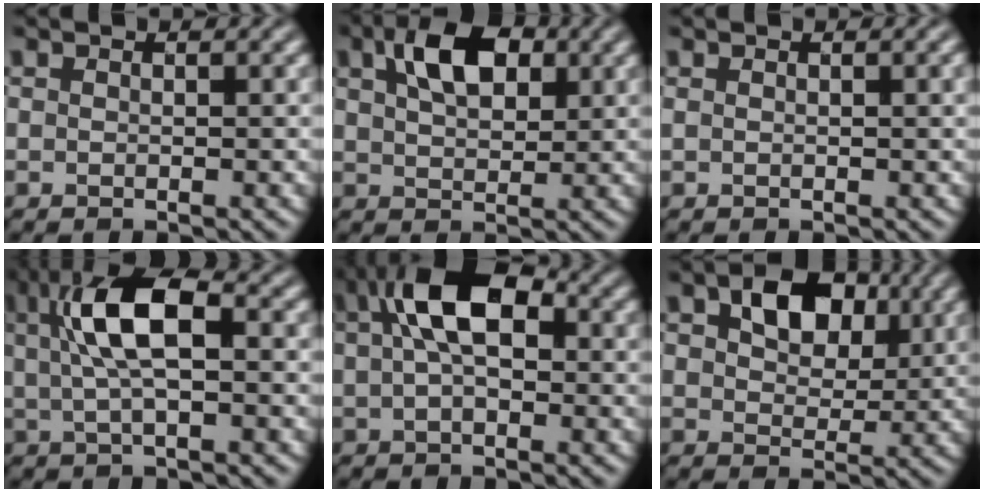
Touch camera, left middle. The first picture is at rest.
{"total": 5.5, "force": [2.2, 3.1, 4.1], "torque": [-0.080, 0.008, 0.038]}
{"total": 1.4, "force": [0.5, 0.5, 1.2], "torque": [-0.013, 0.002, 0.005]}
{"total": 7.1, "force": [1.2, 2.6, 6.5], "torque": [-0.135, 0.013, 0.020]}
{"total": 7.6, "force": [1.8, 4.0, 6.2], "torque": [-0.117, 0.019, 0.025]}
{"total": 5.3, "force": [2.0, 3.6, 3.5], "torque": [-0.071, 0.000, 0.027]}